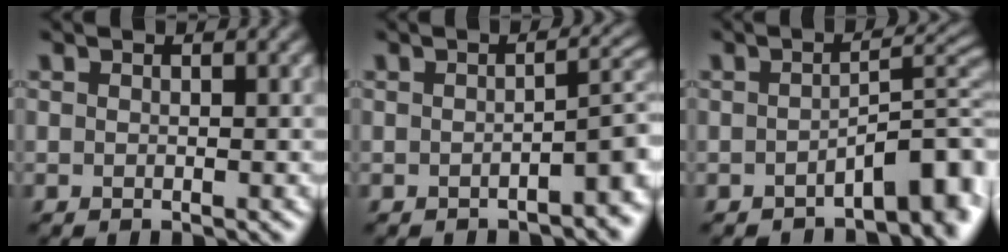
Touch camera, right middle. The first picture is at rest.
{"total": 3.6, "force": [-1.8, 1.2, 2.9], "torque": [-0.034, 0.006, -0.026]}
{"total": 5.1, "force": [-2.8, 1.8, 3.9], "torque": [-0.040, 0.008, -0.042]}